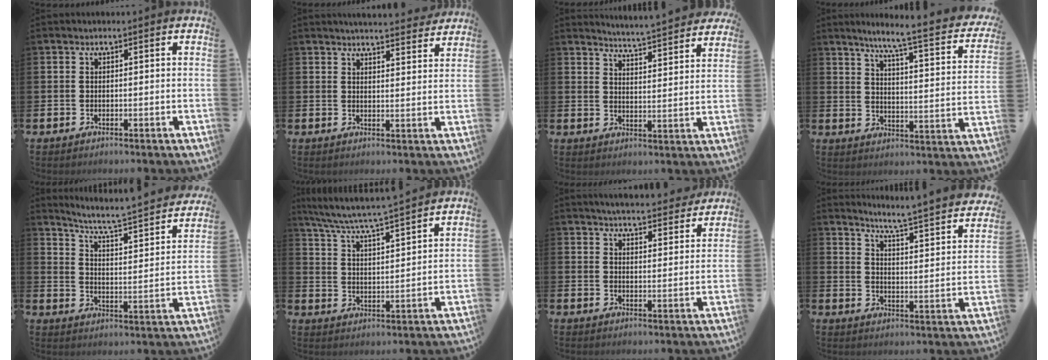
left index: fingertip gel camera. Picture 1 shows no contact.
{"total": 4.5, "force": [4.5, 0.1, 0.5], "torque": [-0.011, -0.027, 0.079]}
{"total": 5.0, "force": [5.0, -0.4, 0.3], "torque": [-0.019, -0.043, 0.085]}
{"total": 6.7, "force": [5.5, -0.1, 3.8], "torque": [-0.081, -0.052, 0.080]}
{"total": 5.3, "force": [4.7, 0.3, 2.4], "torque": [-0.071, -0.044, 0.069]}
{"total": 6.3, "force": [6.1, -0.3, 1.8], "torque": [-0.061, -0.048, 0.102]}
{"total": 5.2, "force": [5.2, 0.4, 0.6], "torque": [-0.019, -0.037, 0.090]}
{"total": 5.3, "force": [5.0, -0.5, 1.9], "torque": [-0.052, -0.054, 0.075]}